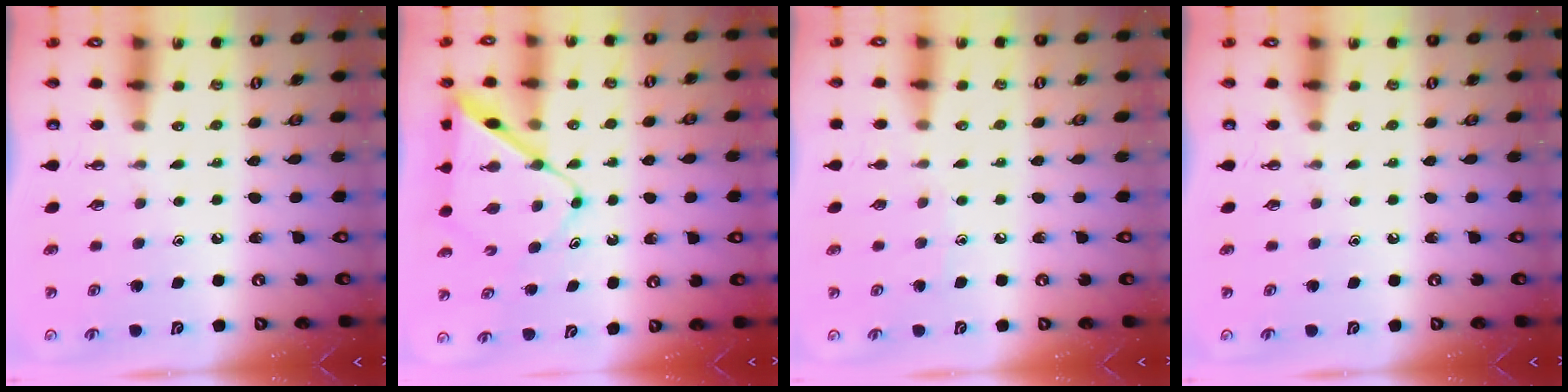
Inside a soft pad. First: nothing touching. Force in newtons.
{"total": 9.4, "press": 9.4, "slide": 0.7}
{"total": 3.4, "press": 3.4, "slide": 0.4}
{"total": 0.0}